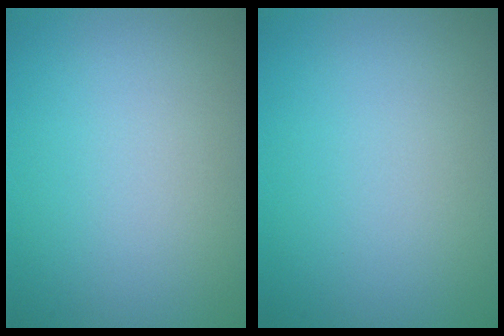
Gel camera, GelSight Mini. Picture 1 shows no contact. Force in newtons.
{"total": 0.0}